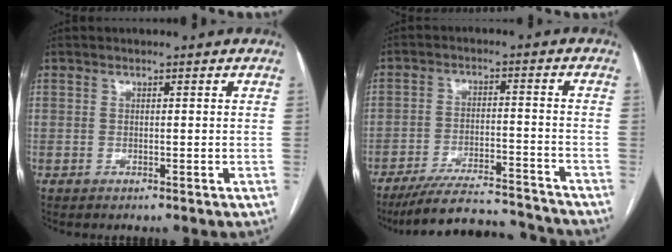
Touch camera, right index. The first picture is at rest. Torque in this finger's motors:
{"motor_torque": [0.98, -1.16, 0.29, 0.05]}